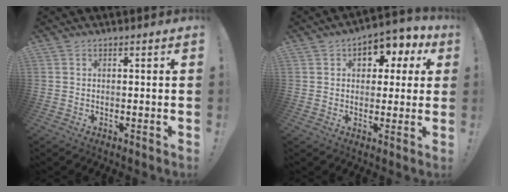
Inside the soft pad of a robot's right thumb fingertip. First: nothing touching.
{"total": 7.6, "force": [2.8, 5.5, 4.4], "torque": [-0.048, -0.009, 0.049]}